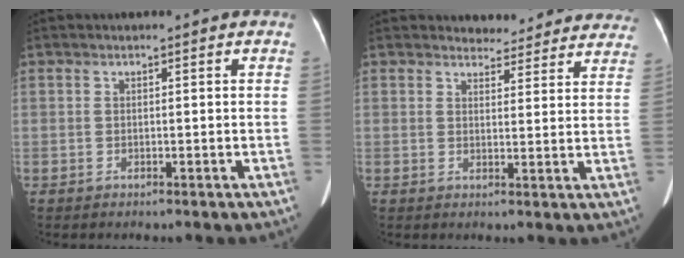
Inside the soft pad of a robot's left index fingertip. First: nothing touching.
{"total": 11.6, "force": [11.1, 3.4, 0.7], "torque": [0.029, -0.011, 0.104]}